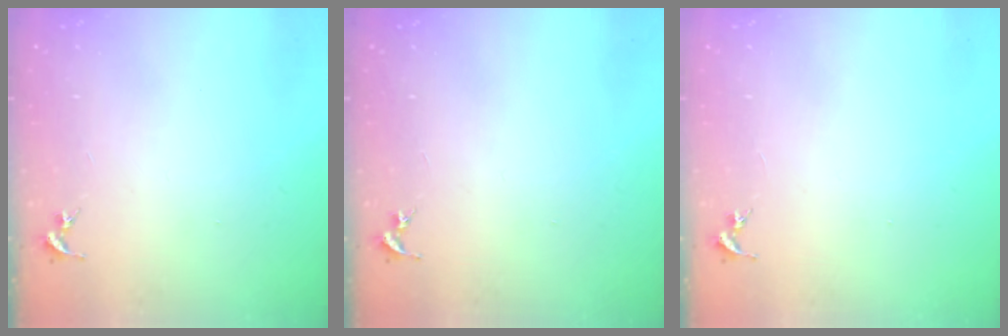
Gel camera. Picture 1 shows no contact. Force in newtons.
{"total": 0.0}
{"total": 0.0}